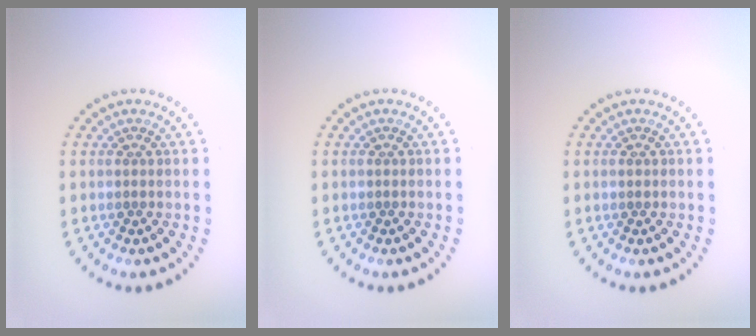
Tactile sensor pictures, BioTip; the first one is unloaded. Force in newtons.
{"total": 0.0}
{"total": 0.5, "press": 0.5, "slide": 0.2}